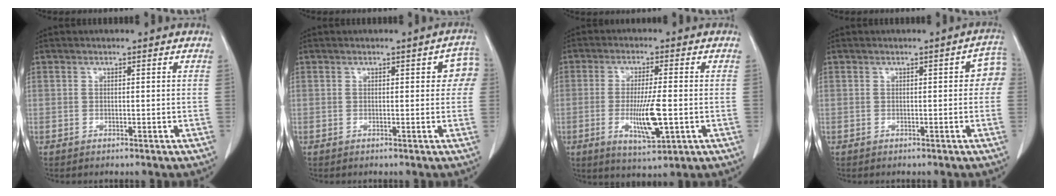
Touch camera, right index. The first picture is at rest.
{"total": 3.9, "force": [0.9, 1.5, 3.4], "torque": [-0.025, 0.014, 0.003]}
{"total": 8.2, "force": [-1.7, 1.0, 8.0], "torque": [-0.145, -0.019, -0.025]}
{"total": 3.7, "force": [0.4, 1.4, 3.5], "torque": [-0.027, 0.016, 0.000]}